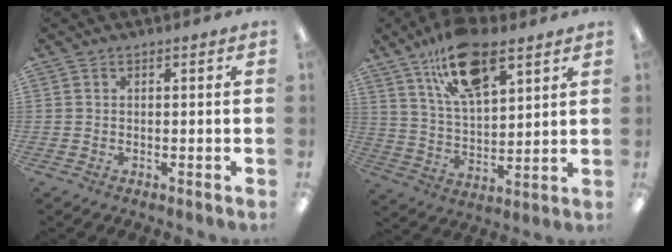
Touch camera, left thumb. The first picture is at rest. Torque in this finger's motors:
{"motor_torque": [0.54, 0.43, 1.39, -0.82, 0.11]}